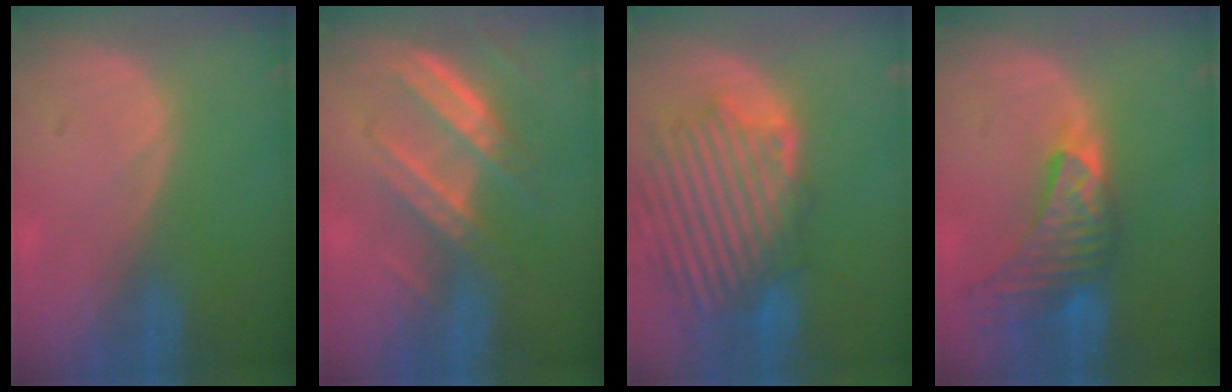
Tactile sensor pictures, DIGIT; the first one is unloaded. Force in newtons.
{"total": 7.8, "press": 7.0, "slide": 3.4}
{"total": 12.2, "press": 11.4, "slide": 4.3}
{"total": 9.1, "press": 8.2, "slide": 3.8}